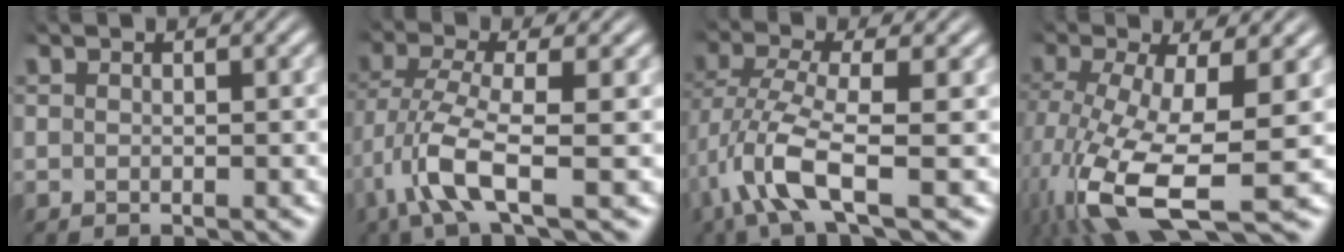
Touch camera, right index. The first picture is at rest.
{"total": 5.1, "force": [-0.9, 1.5, 4.8], "torque": [-0.112, -0.032, 0.000]}
{"total": 5.8, "force": [-1.2, 2.1, 5.3], "torque": [-0.122, -0.034, -0.005]}
{"total": 8.7, "force": [-3.3, 3.8, 7.0], "torque": [-0.158, -0.067, -0.017]}